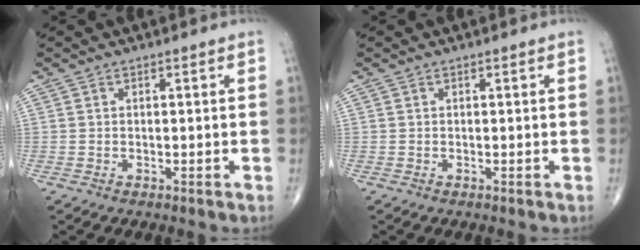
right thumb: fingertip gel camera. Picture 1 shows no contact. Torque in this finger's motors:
{"motor_torque": [0.00, 0.00, 0.01, -0.02, 0.00]}